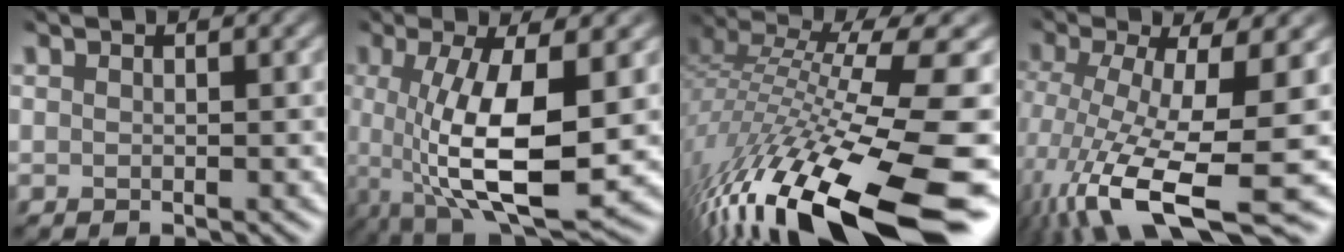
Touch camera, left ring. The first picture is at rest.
{"total": 9.7, "force": [-2.0, 3.1, 9.0], "torque": [-0.170, -0.028, -0.029]}
{"total": 16.3, "force": [-9.1, 3.5, 13.1], "torque": [-0.262, -0.010, -0.150]}
{"total": 12.1, "force": [-5.0, 3.1, 10.6], "torque": [-0.206, -0.024, -0.077]}